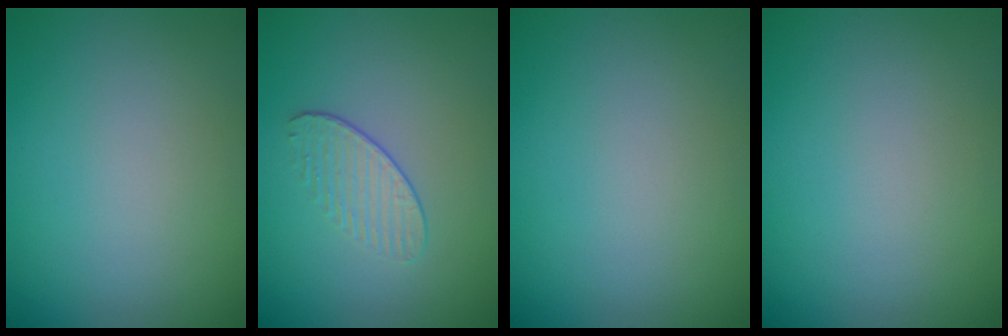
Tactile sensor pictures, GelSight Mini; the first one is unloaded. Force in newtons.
{"total": 1.6, "press": 1.1, "slide": 1.2}
{"total": 0.0}
{"total": 0.0}